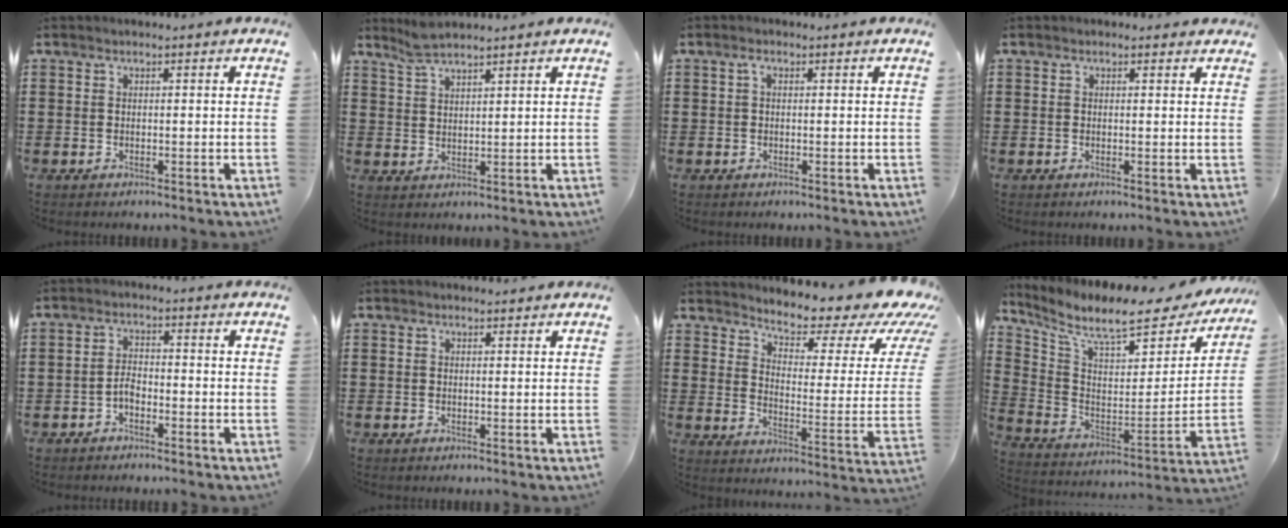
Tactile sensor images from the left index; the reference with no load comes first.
{"total": 3.5, "force": [3.2, 0.5, 1.3], "torque": [-0.034, -0.004, 0.060]}
{"total": 1.1, "force": [0.1, 0.5, 1.0], "torque": [-0.021, 0.004, 0.001]}
{"total": 0.7, "force": [0.4, 0.6, 0.2], "torque": [-0.006, 0.005, 0.008]}
{"total": 2.2, "force": [-1.5, 0.9, 1.3], "torque": [-0.036, 0.004, -0.032]}
{"total": 0.6, "force": [0.4, 0.4, -0.1], "torque": [-0.001, 0.003, 0.008]}
{"total": 6.2, "force": [5.1, 1.7, 3.1], "torque": [-0.064, -0.046, 0.078]}
{"total": 9.4, "force": [7.4, 2.1, 5.4], "torque": [-0.132, -0.055, 0.120]}